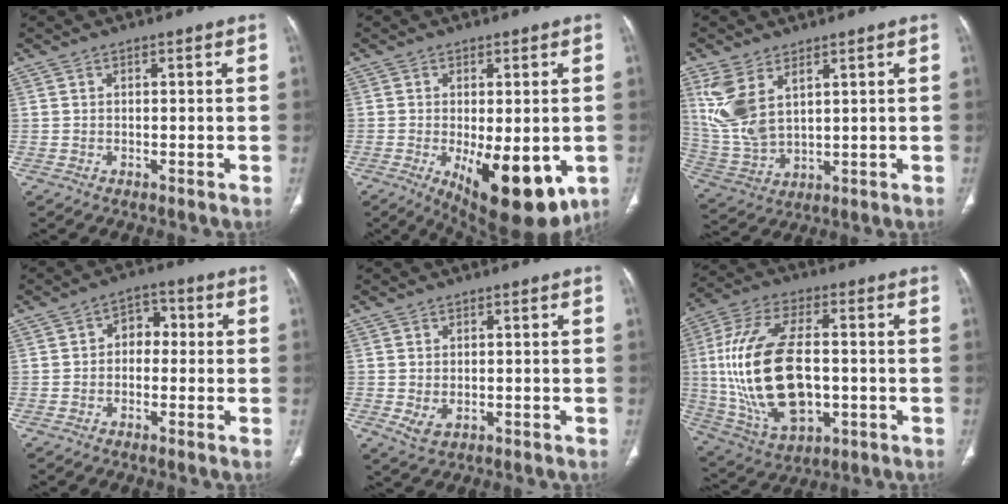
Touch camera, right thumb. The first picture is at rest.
{"total": 15.2, "force": [-4.7, 6.4, 13.0], "torque": [-0.158, -0.019, -0.049]}
{"total": 10.7, "force": [4.7, 5.7, 7.7], "torque": [-0.165, -0.011, 0.112]}
{"total": 5.0, "force": [0.0, 3.7, 3.3], "torque": [-0.018, 0.022, -0.011]}
{"total": 3.0, "force": [-0.4, 2.0, 2.2], "torque": [-0.046, -0.005, 0.002]}
{"total": 22.8, "force": [-0.7, 12.0, 19.3], "torque": [-0.392, 0.002, 0.001]}